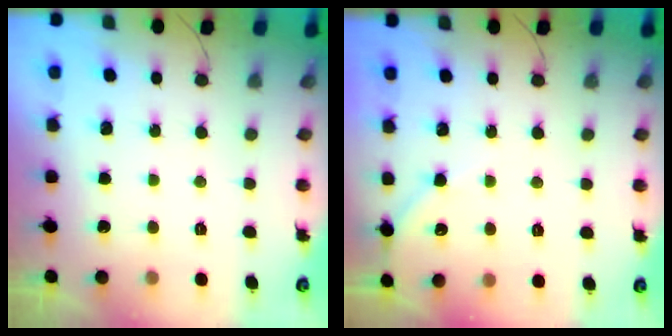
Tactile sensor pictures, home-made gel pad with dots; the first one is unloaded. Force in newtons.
{"total": 4.8, "press": 4.7, "slide": 0.7}